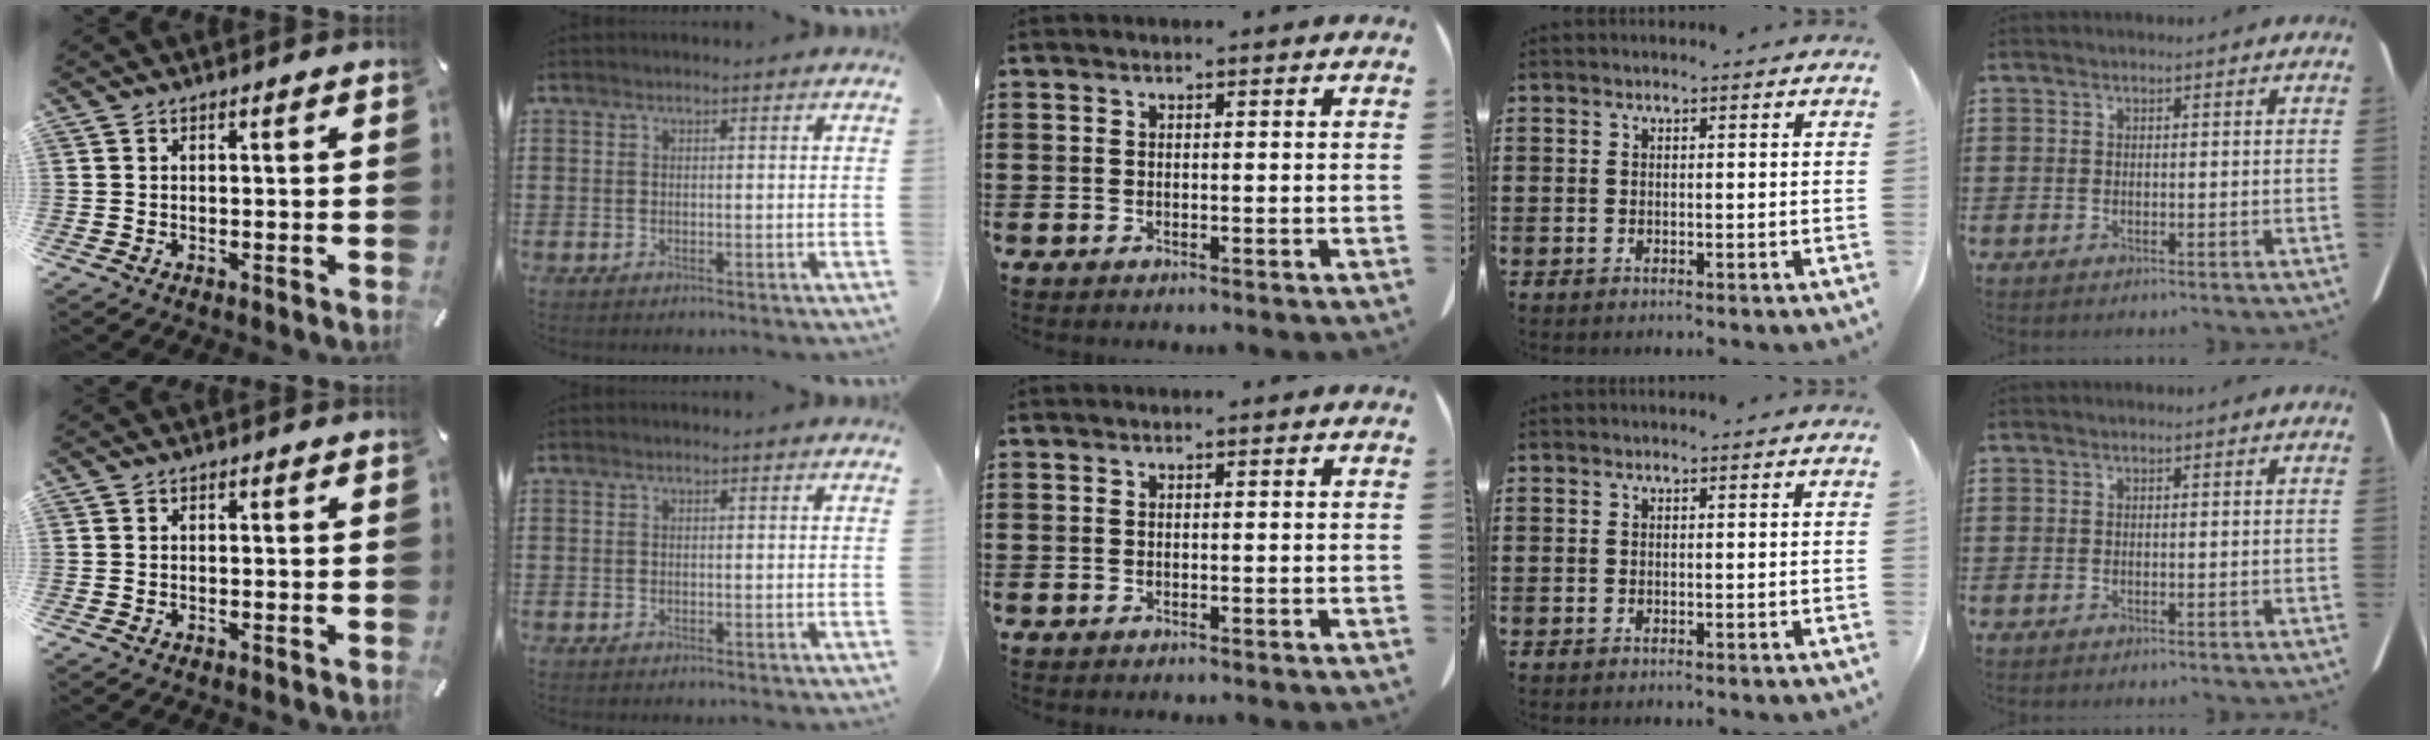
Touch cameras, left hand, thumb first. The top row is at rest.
{}